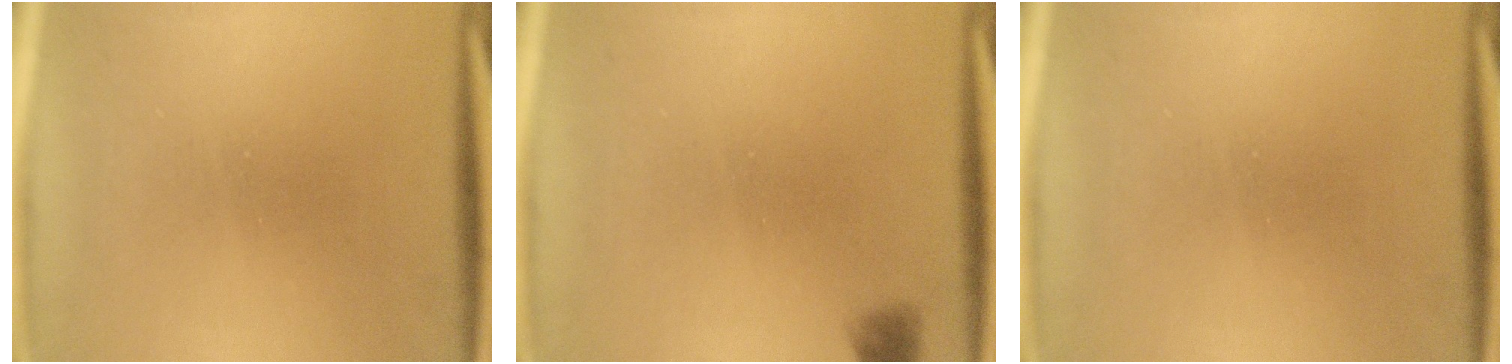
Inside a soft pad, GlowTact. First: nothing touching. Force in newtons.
{"total": 1.2}
{"total": 0.0}